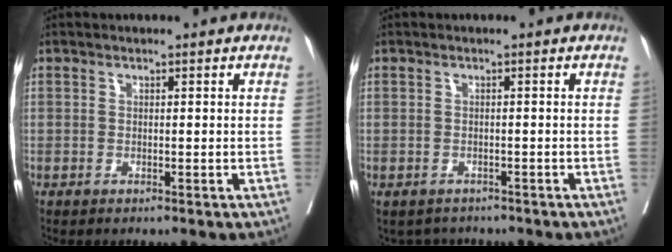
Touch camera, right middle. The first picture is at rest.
{"total": 3.4, "force": [-2.9, 1.8, 0.1], "torque": [0.000, 0.002, -0.041]}